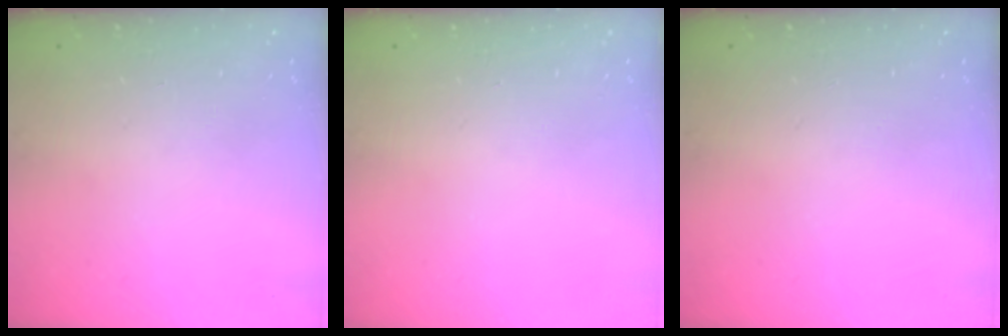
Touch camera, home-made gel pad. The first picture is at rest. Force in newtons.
{"total": 0.6, "press": 0.0, "slide": 0.6}
{"total": 0.0}